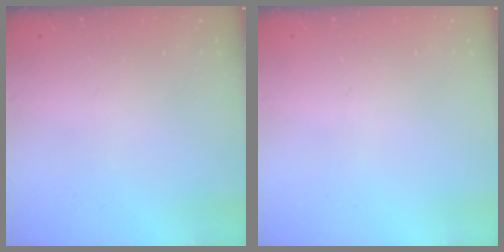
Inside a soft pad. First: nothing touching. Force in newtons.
{"total": 0.0}